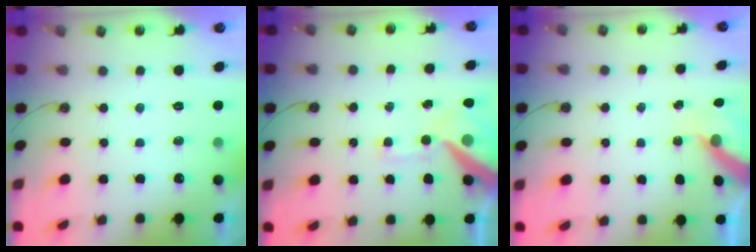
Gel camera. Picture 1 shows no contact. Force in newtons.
{"total": 16.1, "press": 16.0, "slide": 2.3}
{"total": 5.9, "press": 5.9, "slide": 0.6}